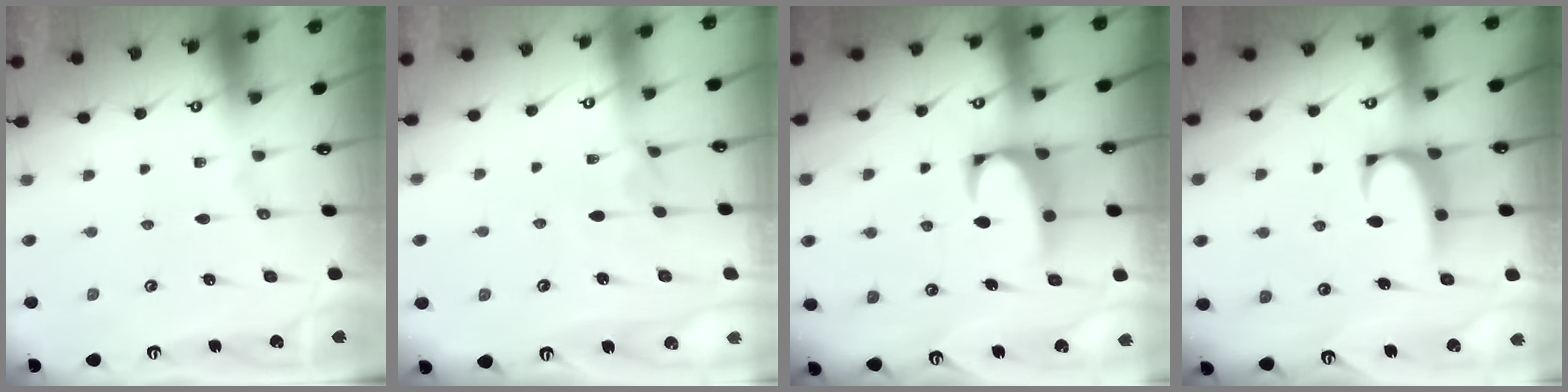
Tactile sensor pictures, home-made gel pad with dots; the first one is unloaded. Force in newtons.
{"total": 1.4, "press": 1.3, "slide": 0.5}
{"total": 3.7, "press": 3.6, "slide": 1.0}
{"total": 2.5, "press": 2.4, "slide": 0.8}